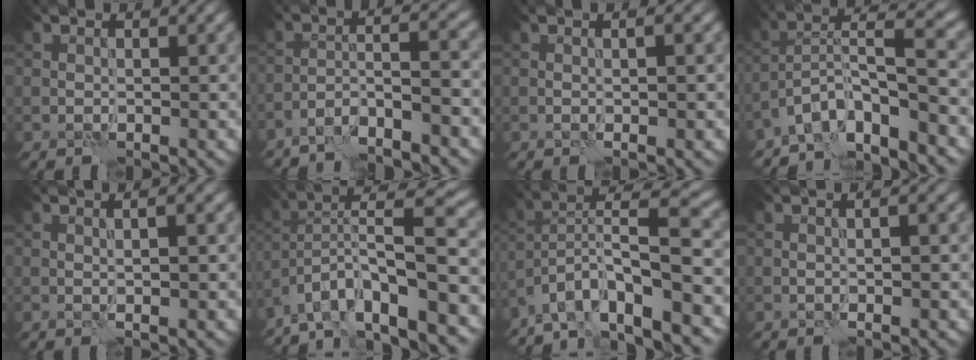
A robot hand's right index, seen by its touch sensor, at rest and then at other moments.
{"total": 5.3, "force": [-4.0, 0.8, 3.4], "torque": [-0.049, 0.013, -0.077]}
{"total": 1.5, "force": [0.1, 0.2, 1.5], "torque": [-0.021, -0.002, -0.002]}
{"total": 7.2, "force": [-5.2, 1.6, 4.6], "torque": [-0.065, 0.010, -0.102]}
{"total": 2.1, "force": [0.4, 0.3, 2.0], "torque": [-0.025, -0.002, 0.004]}
{"total": 11.2, "force": [-5.9, 2.9, 9.1], "torque": [-0.144, 0.024, -0.100]}
{"total": 10.4, "force": [-6.4, 2.4, 7.8], "torque": [-0.120, 0.018, -0.112]}
{"total": 1.8, "force": [0.2, 0.3, 1.7], "torque": [-0.018, -0.006, -0.002]}